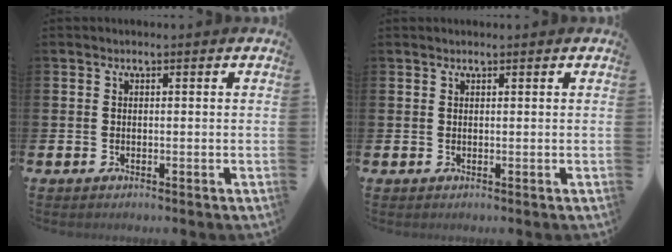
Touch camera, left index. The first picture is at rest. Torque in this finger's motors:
{"motor_torque": [0.93, -1.21, 0.03, -0.03]}